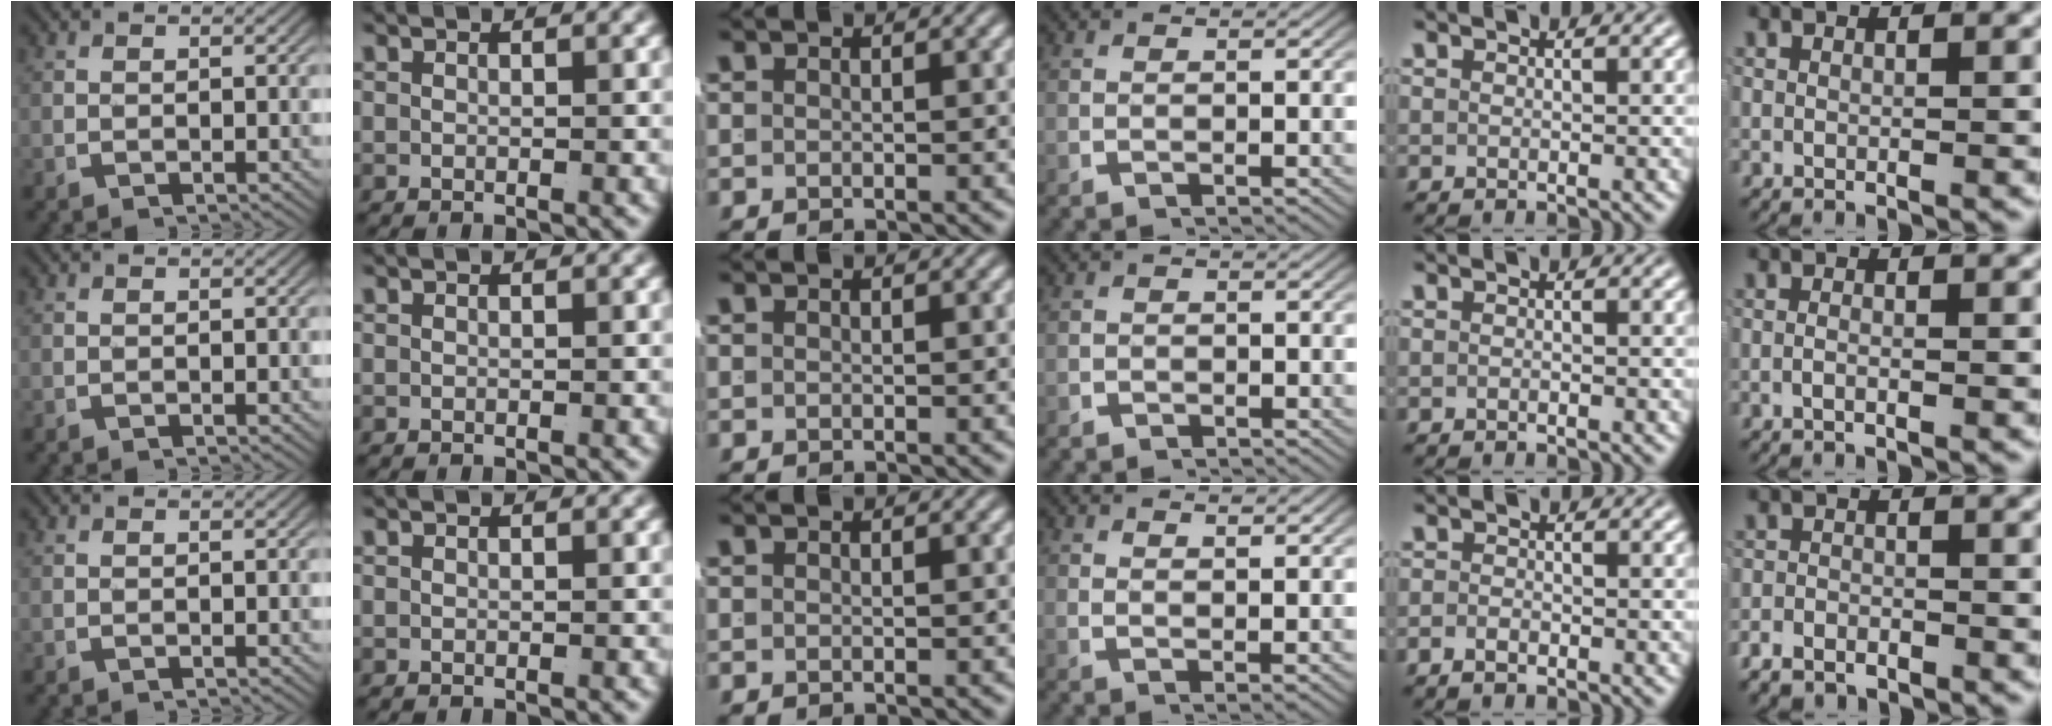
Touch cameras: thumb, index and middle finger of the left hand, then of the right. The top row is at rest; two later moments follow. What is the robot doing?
{"motion": "lift_and_place", "object": "shirt"}